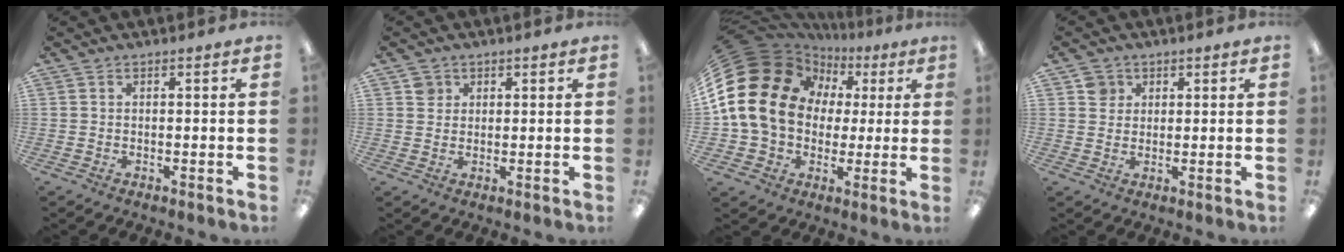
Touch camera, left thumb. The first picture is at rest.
{"total": 2.6, "force": [1.4, 2.1, 0.5], "torque": [0.011, -0.007, 0.021]}
{"total": 21.7, "force": [3.4, 18.1, 11.4], "torque": [-0.246, -0.008, 0.076]}
{"total": 3.5, "force": [1.8, 3.0, 0.6], "torque": [0.005, -0.004, 0.027]}